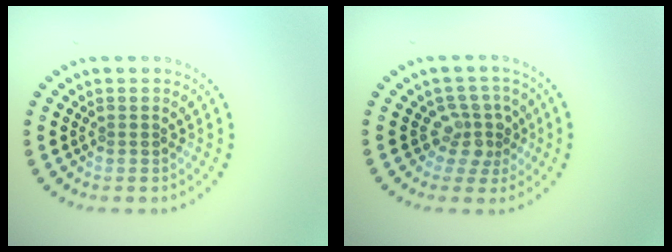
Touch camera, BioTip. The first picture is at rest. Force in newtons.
{"total": 3.0, "press": 2.2, "slide": 1.9}